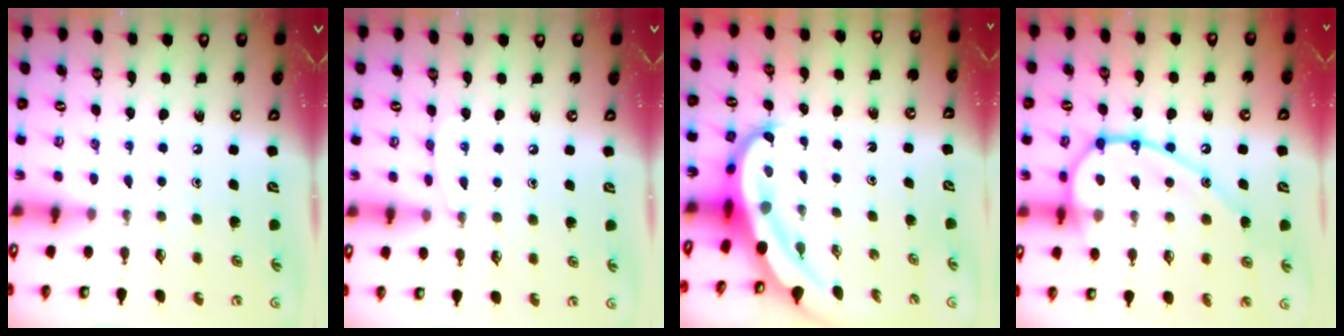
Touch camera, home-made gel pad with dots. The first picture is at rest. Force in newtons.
{"total": 5.8, "press": 5.8, "slide": 0.8}
{"total": 5.9, "press": 5.8, "slide": 0.6}
{"total": 16.7, "press": 16.6, "slide": 1.6}